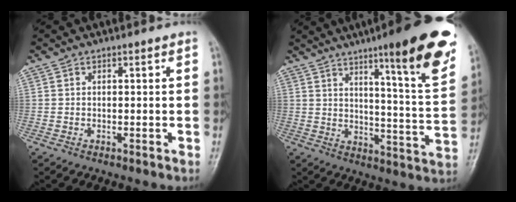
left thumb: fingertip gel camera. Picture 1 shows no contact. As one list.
[{"total": 20.7, "force": [12.2, 2.8, 16.5], "torque": [-0.194, -0.061, 0.167]}]